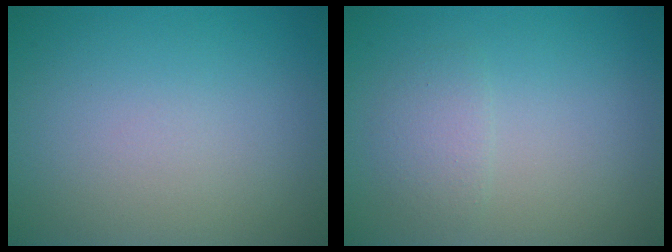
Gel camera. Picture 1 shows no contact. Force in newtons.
{"total": 1.5, "press": 1.5, "slide": 0.1}